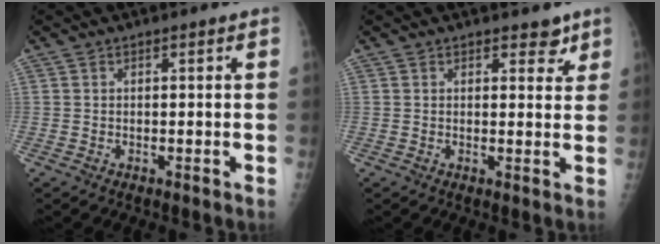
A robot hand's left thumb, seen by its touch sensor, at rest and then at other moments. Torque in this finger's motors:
{"motor_torque": [-0.04, 0.05, -0.10, -0.15, 0.02]}